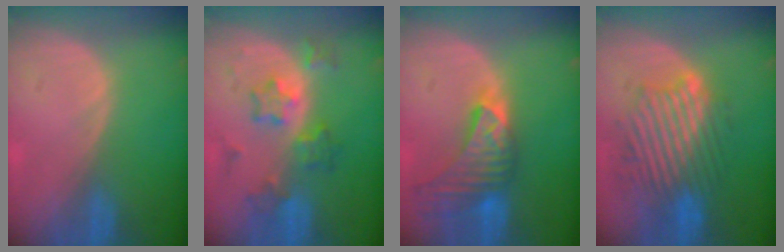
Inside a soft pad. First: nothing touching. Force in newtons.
{"total": 6.4, "press": 6.4, "slide": 0.2}
{"total": 9.0, "press": 8.1, "slide": 3.9}
{"total": 10.1, "press": 9.7, "slide": 2.6}